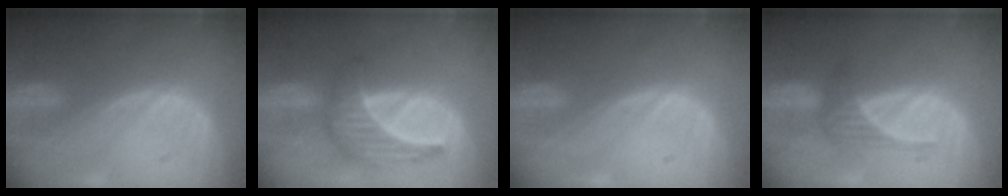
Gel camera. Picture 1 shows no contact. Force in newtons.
{"total": 6.9, "press": 6.4, "slide": 2.8}
{"total": 0.0}
{"total": 3.2, "press": 3.1, "slide": 0.9}